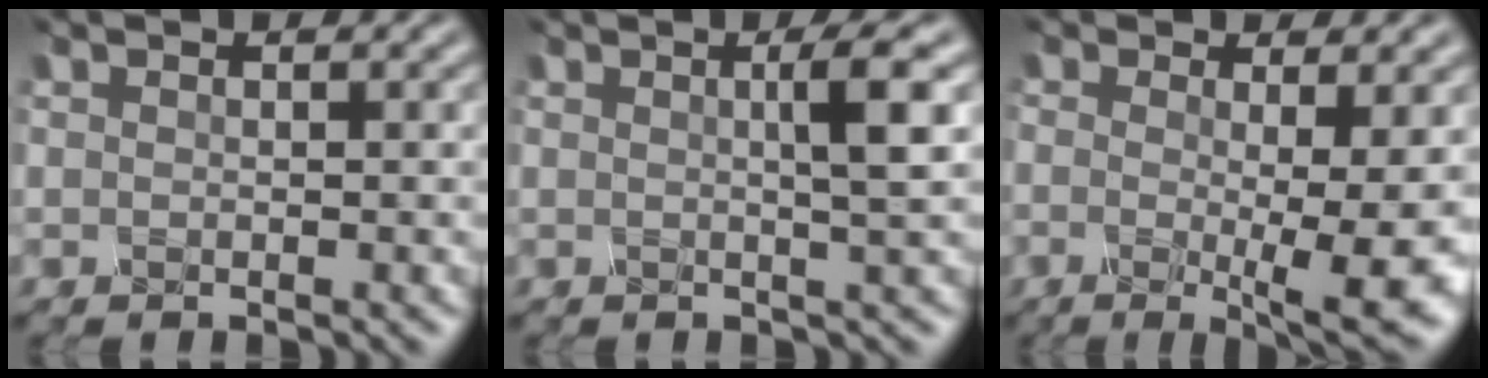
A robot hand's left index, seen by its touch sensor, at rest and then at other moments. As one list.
[{"total": 3.0, "force": [0.4, 0.4, 2.9], "torque": [-0.034, 0.003, 0.001]}, {"total": 6.7, "force": [-0.8, 1.0, 6.6], "torque": [-0.081, -0.016, -0.017]}]